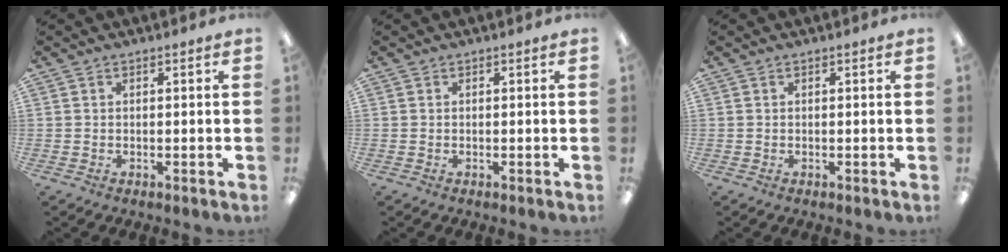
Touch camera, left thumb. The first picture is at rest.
{"total": 0.0}
{"total": 0.0}